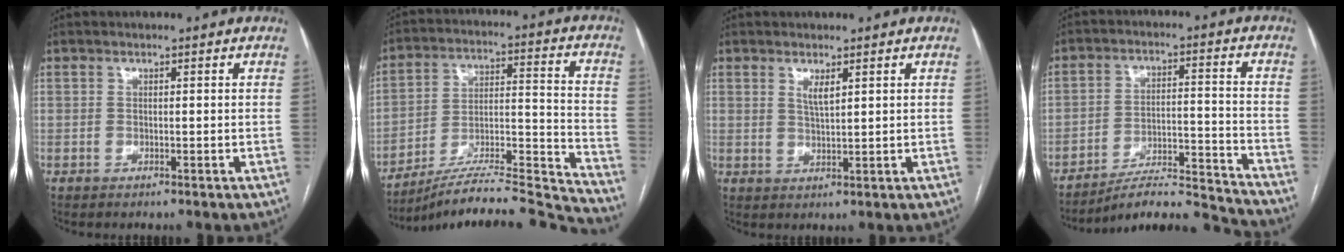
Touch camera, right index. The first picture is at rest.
{"total": 22.9, "force": [-22.0, -1.2, 6.3], "torque": [-0.079, 0.011, -0.335]}
{"total": 2.2, "force": [1.2, 0.3, 1.8], "torque": [-0.038, -0.006, 0.026]}
{"total": 12.8, "force": [-12.7, -0.8, 1.9], "torque": [-0.021, 0.026, -0.203]}